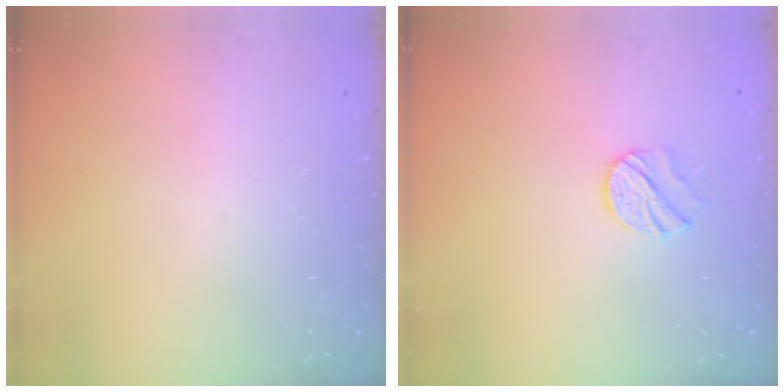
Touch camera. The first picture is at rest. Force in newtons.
{"total": 8.1, "press": 8.1, "slide": 0.1}